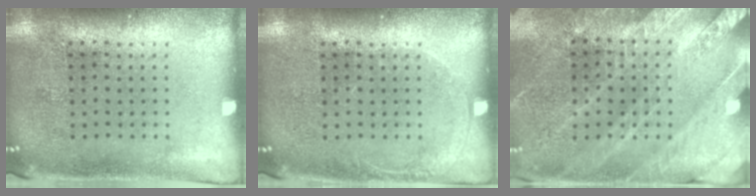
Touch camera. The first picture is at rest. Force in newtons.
{"total": 0.9, "press": 0.8, "slide": 0.2}
{"total": 2.7, "press": 2.7, "slide": 0.5}